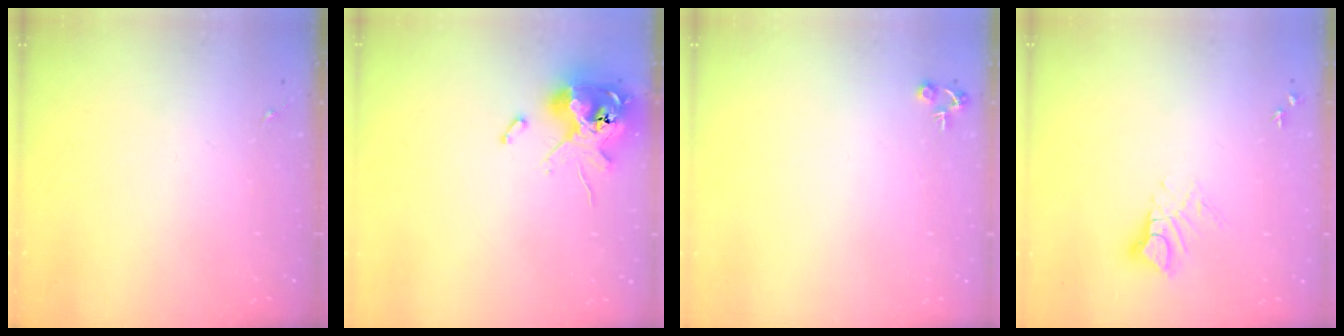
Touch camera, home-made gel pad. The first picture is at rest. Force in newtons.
{"total": 14.6, "press": 14.4, "slide": 2.8}
{"total": 4.7, "press": 4.7, "slide": 0.2}
{"total": 7.4, "press": 7.3, "slide": 0.9}